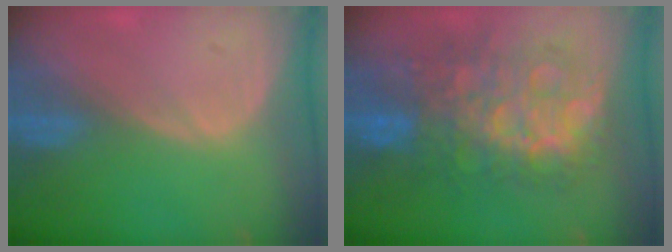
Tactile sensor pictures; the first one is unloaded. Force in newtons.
{"total": 12.2, "press": 12.2, "slide": 1.3}